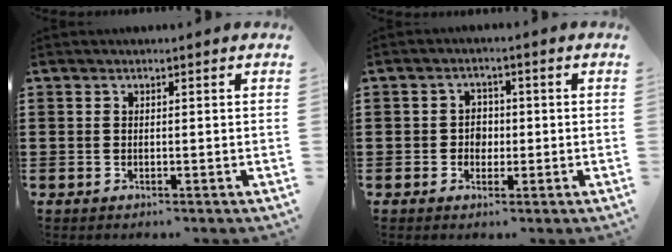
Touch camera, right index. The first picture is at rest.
{"total": 2.5, "force": [-0.3, 2.2, 1.0], "torque": [-0.027, 0.009, -0.011]}